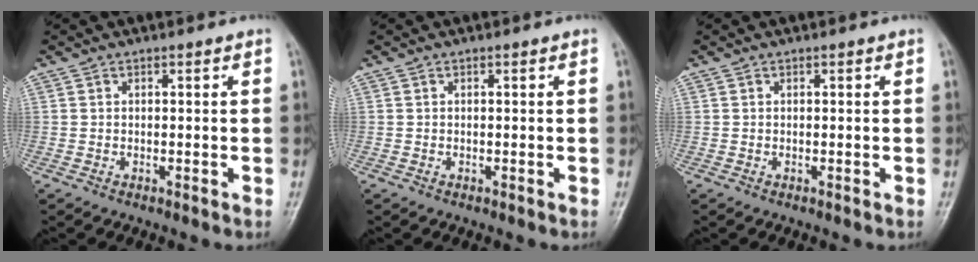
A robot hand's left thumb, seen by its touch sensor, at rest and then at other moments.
{"total": 0.0}
{"total": 0.0}